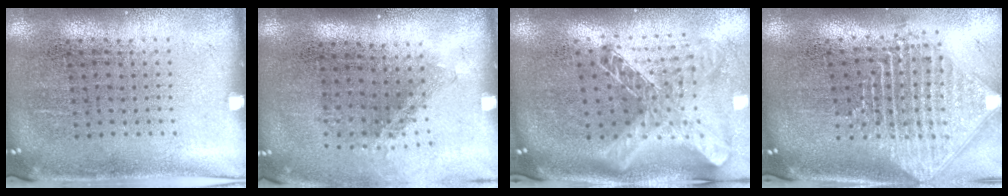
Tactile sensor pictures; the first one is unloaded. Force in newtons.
{"total": 1.4, "press": 1.0, "slide": 1.0}
{"total": 2.1, "press": 1.6, "slide": 1.3}
{"total": 2.4, "press": 1.9, "slide": 1.5}